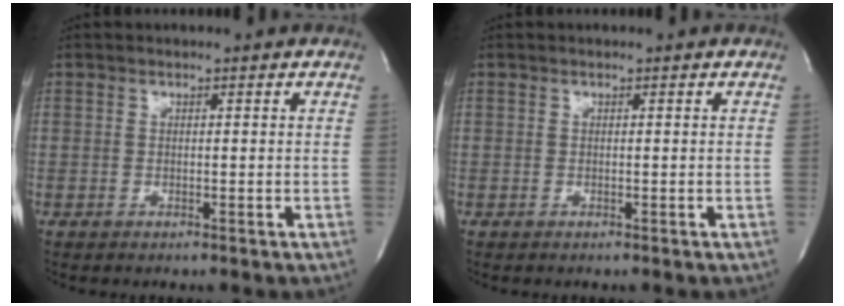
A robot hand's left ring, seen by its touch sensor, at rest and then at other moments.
{"total": 0.0}